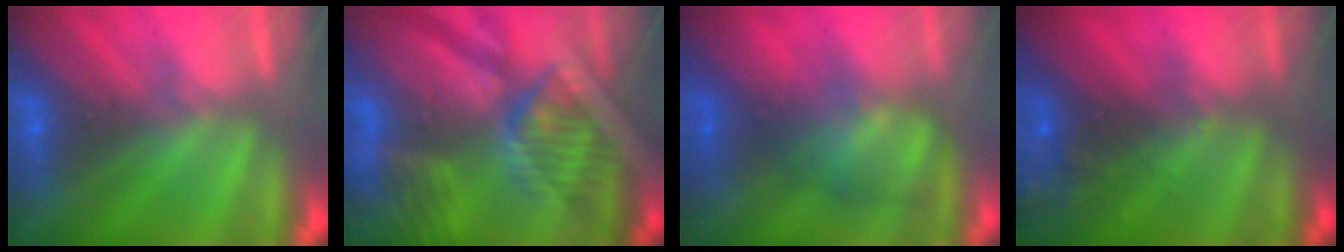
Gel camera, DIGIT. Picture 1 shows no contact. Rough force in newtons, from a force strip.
{"total": 6.0}
{"total": 3.7}
{"total": 5.8}